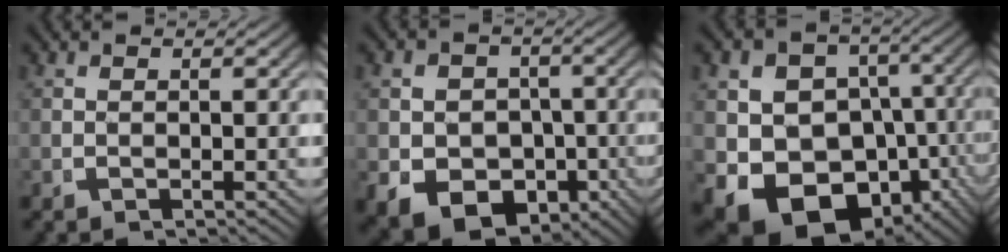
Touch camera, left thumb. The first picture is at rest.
{"total": 10.8, "force": [-4.4, 8.5, 5.1], "torque": [-0.113, -0.055, -0.051]}
{"total": 17.1, "force": [-5.9, 13.0, 9.5], "torque": [-0.212, -0.106, -0.059]}